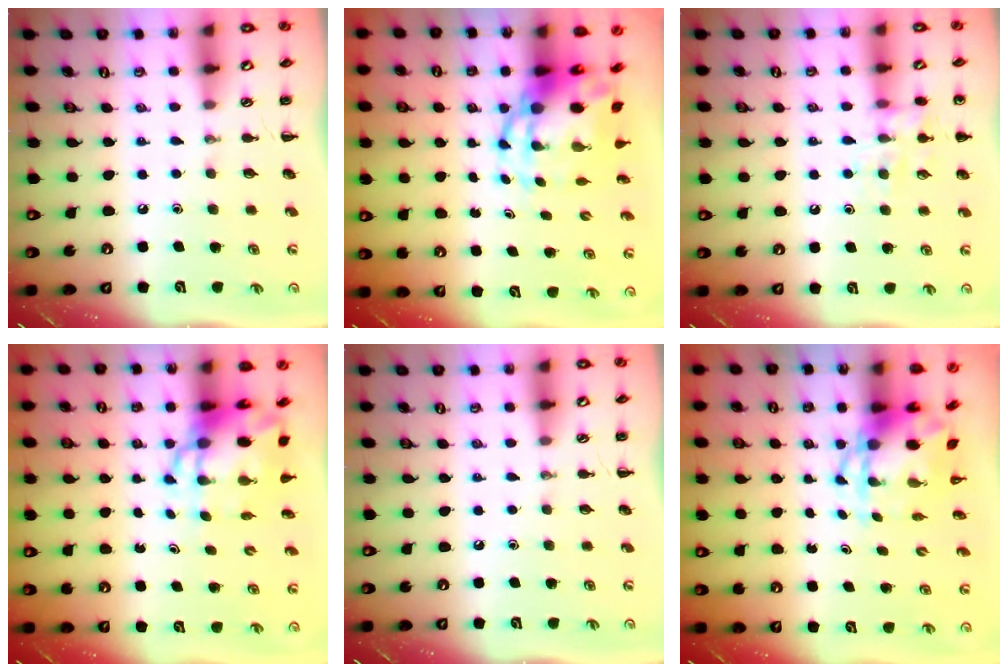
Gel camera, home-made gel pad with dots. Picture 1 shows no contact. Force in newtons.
{"total": 8.1, "press": 7.8, "slide": 2.0}
{"total": 11.3, "press": 11.2, "slide": 1.6}
{"total": 8.3, "press": 8.0, "slide": 2.2}
{"total": 0.0}
{"total": 4.4, "press": 4.3, "slide": 1.1}